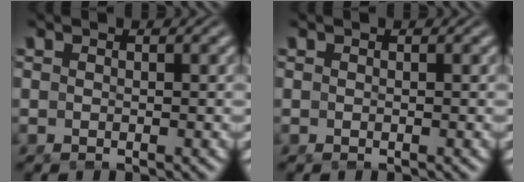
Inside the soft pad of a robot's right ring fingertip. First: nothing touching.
{"total": 0.0}